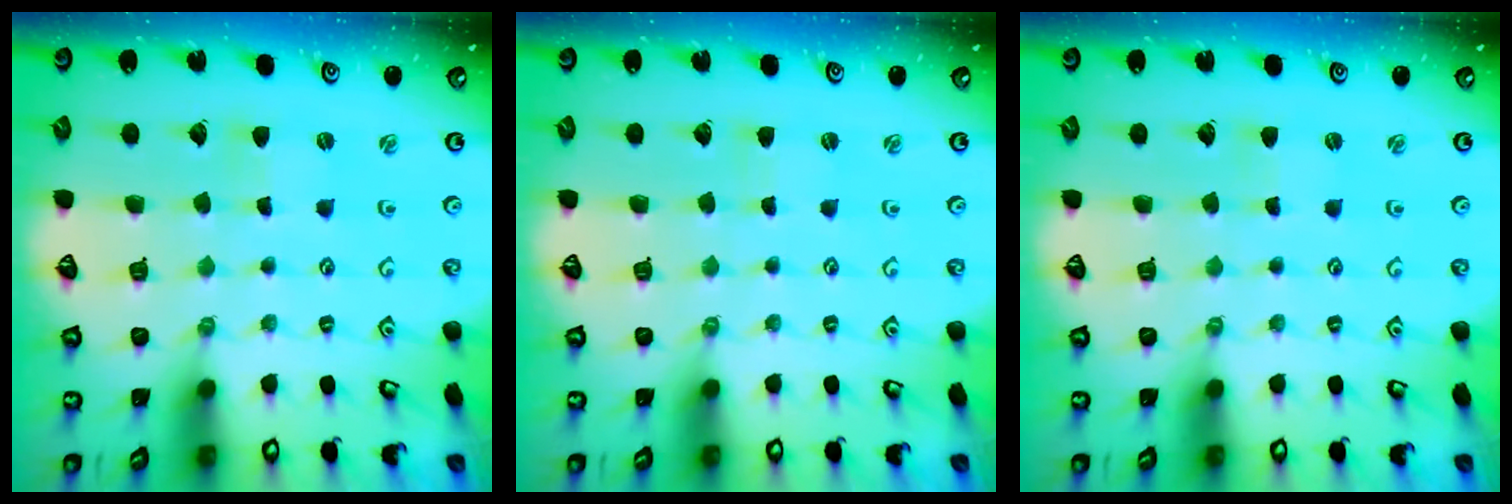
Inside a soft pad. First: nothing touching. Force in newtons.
{"total": 0.0}
{"total": 0.0}